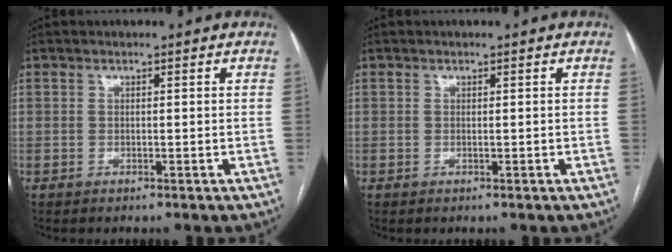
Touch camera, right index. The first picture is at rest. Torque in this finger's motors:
{"motor_torque": [0.02, 0.01, 0.00, 0.01]}